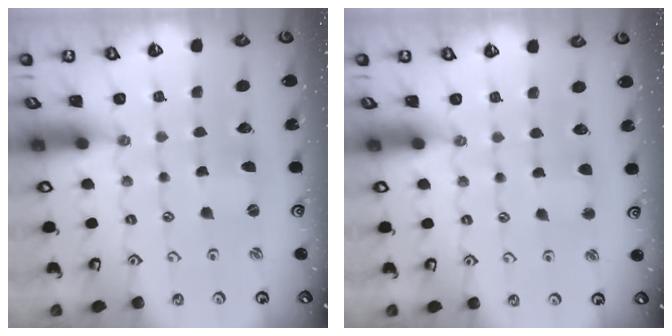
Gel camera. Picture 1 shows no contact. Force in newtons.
{"total": 3.3, "press": 3.3, "slide": 0.3}